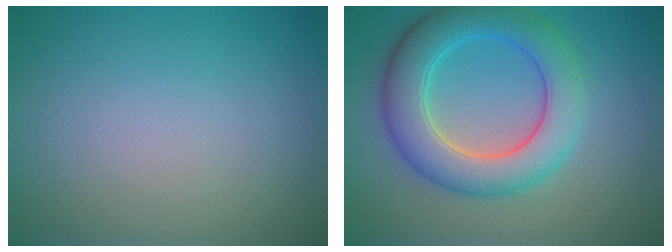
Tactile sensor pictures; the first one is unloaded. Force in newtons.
{"total": 6.9, "press": 6.9, "slide": 0.2}